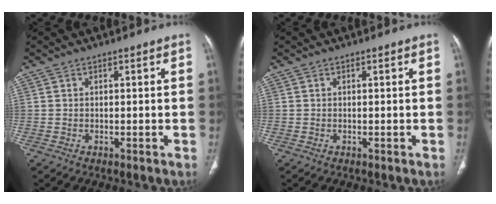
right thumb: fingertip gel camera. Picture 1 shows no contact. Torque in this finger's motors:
{"motor_torque": [0.00, 0.00, 0.00, 0.00, 0.00]}